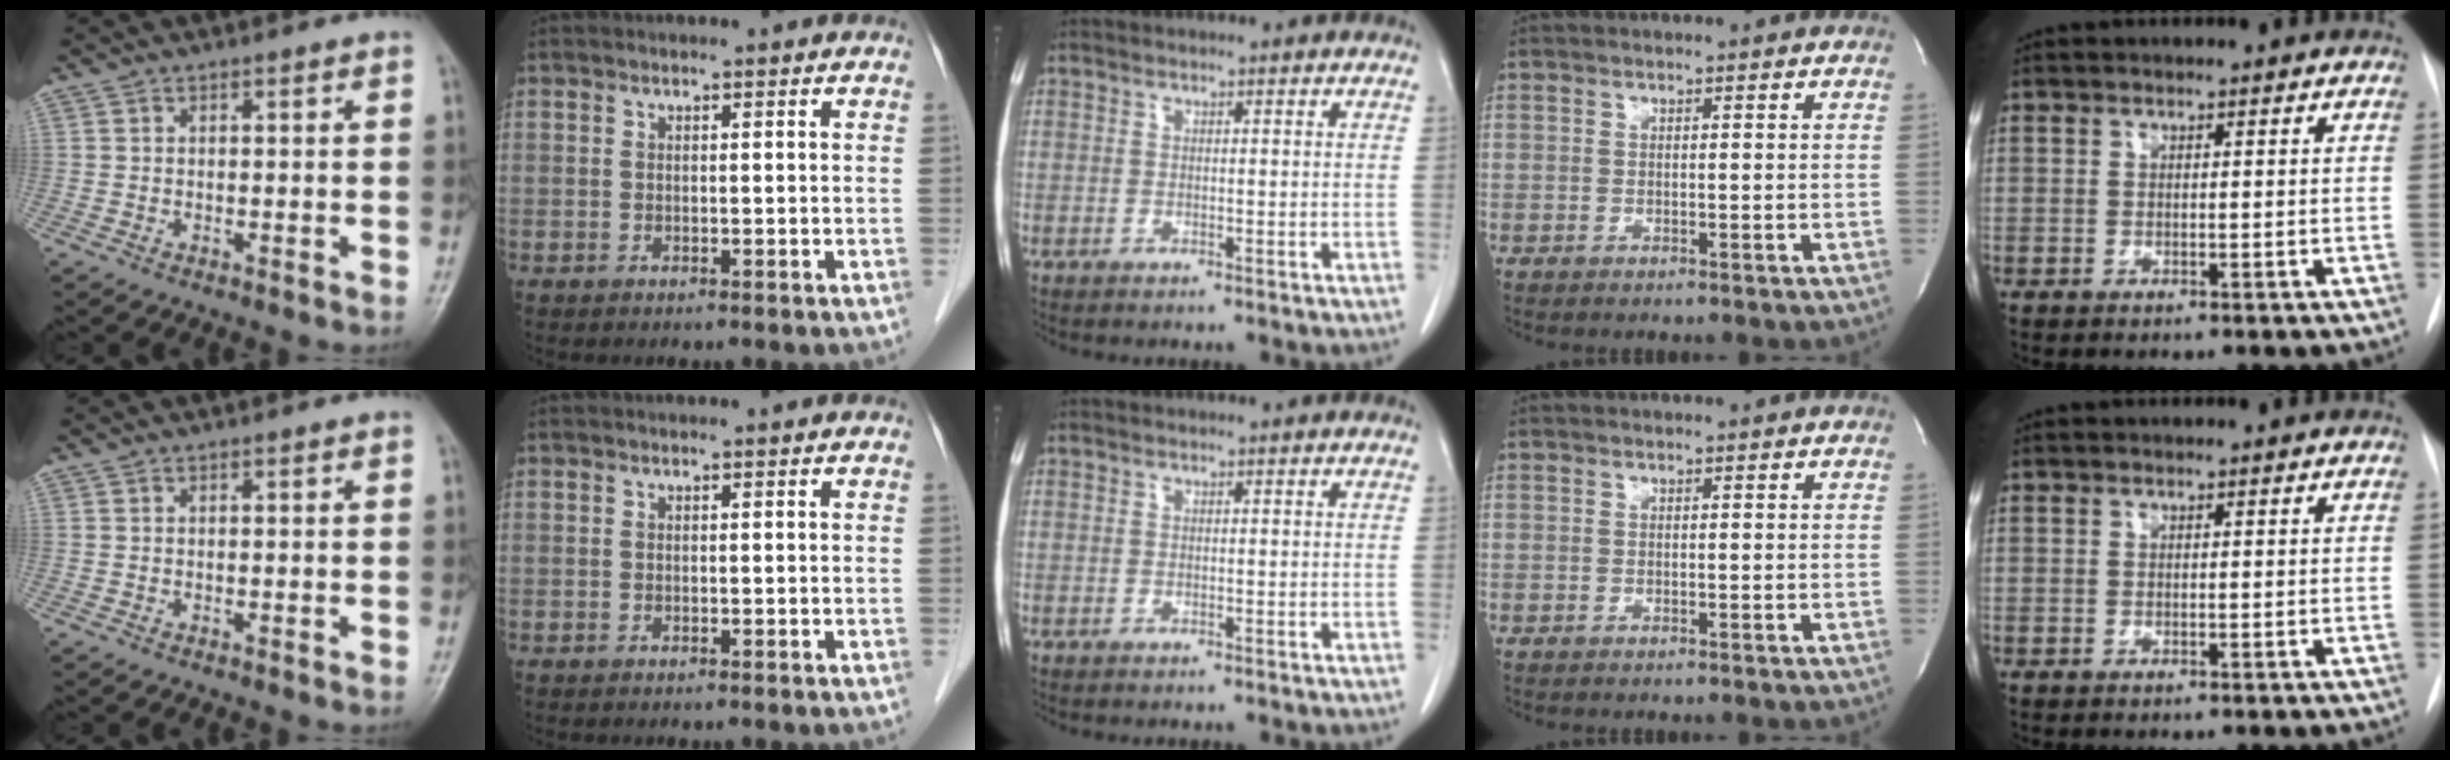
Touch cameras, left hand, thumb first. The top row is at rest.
{}